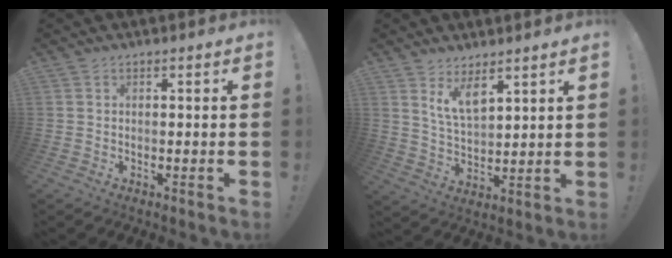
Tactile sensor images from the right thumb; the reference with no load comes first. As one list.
[{"total": 8.7, "force": [6.1, 4.1, 4.7], "torque": [-0.081, -0.039, 0.115]}]